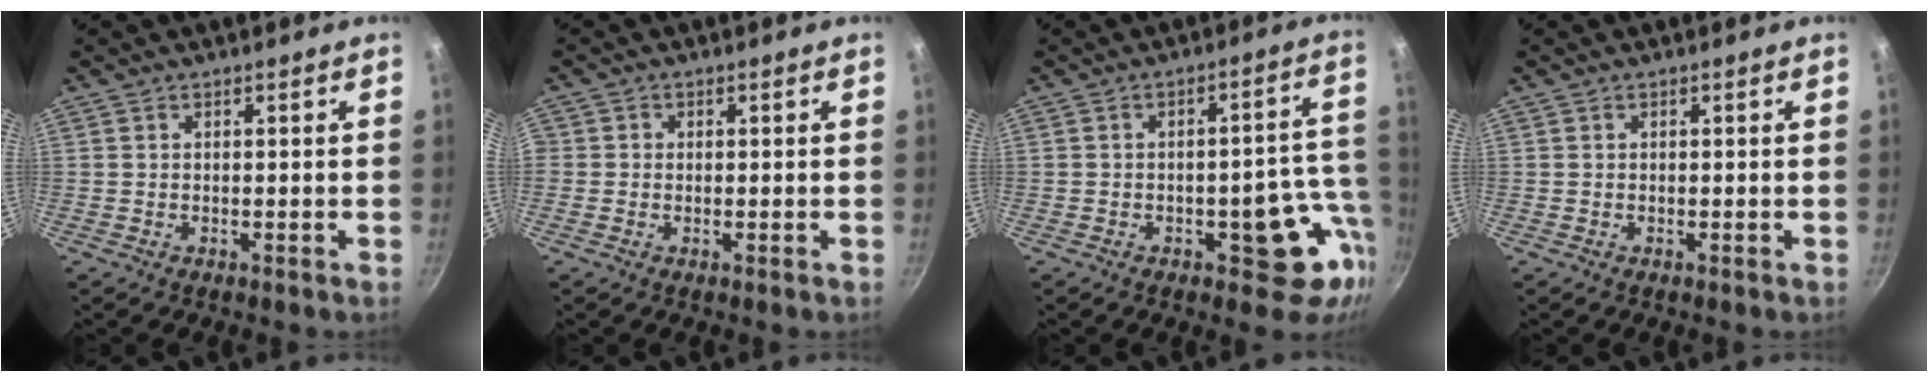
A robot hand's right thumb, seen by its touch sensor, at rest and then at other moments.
{"total": 1.3, "force": [-0.2, 1.3, 0.2], "torque": [0.002, 0.003, -0.006]}
{"total": 12.7, "force": [-4.1, 6.3, 10.2], "torque": [-0.051, 0.034, -0.047]}
{"total": 0.0}